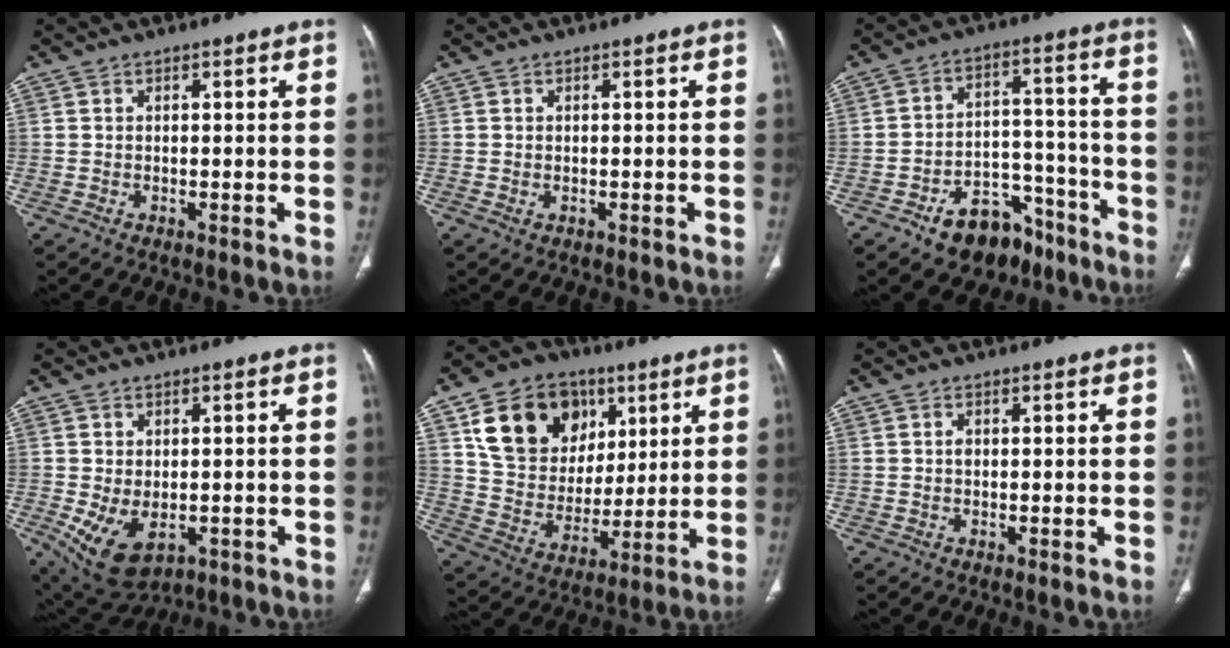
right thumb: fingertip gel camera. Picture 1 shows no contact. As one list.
[{"total": 0.6, "force": [-0.1, 0.5, 0.4], "torque": [-0.012, 0.004, 0.003]}, {"total": 13.0, "force": [-8.6, 7.9, 5.5], "torque": [-0.036, 0.082, -0.124]}, {"total": 9.5, "force": [-2.7, 6.0, 6.9], "torque": [-0.116, -0.004, -0.024]}, {"total": 20.1, "force": [8.4, 15.4, 9.8], "torque": [-0.134, -0.010, 0.158]}, {"total": 0.8, "force": [0.1, 0.6, 0.6], "torque": [-0.010, 0.002, 0.001]}]